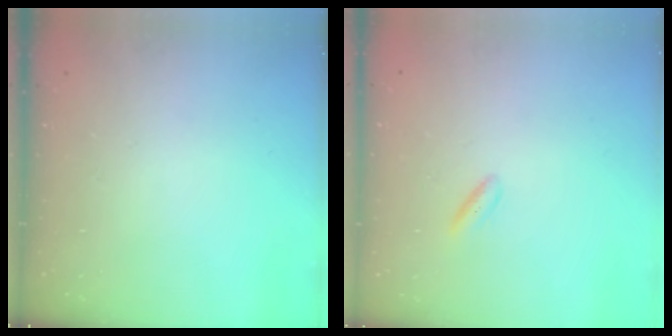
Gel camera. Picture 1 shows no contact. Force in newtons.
{"total": 2.3, "press": 2.1, "slide": 1.0}